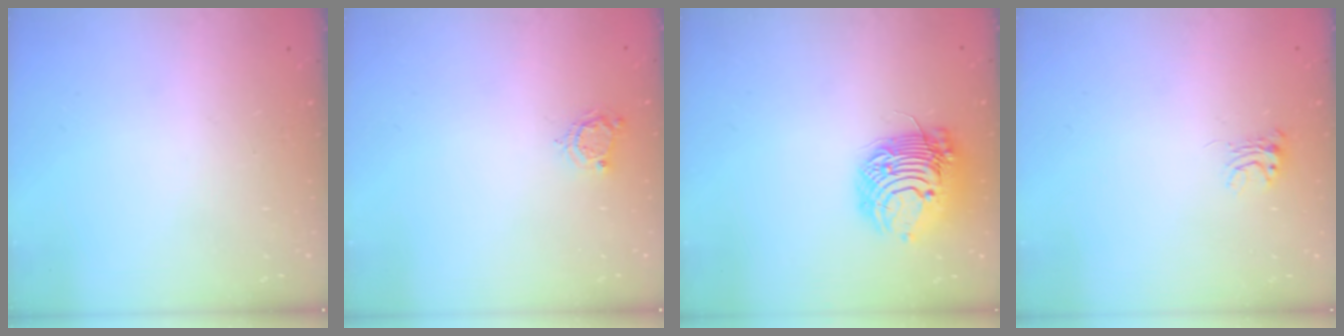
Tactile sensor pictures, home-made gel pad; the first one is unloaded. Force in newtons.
{"total": 5.4, "press": 5.4, "slide": 0.3}
{"total": 15.9, "press": 15.9, "slide": 0.5}
{"total": 4.6, "press": 4.6, "slide": 0.3}